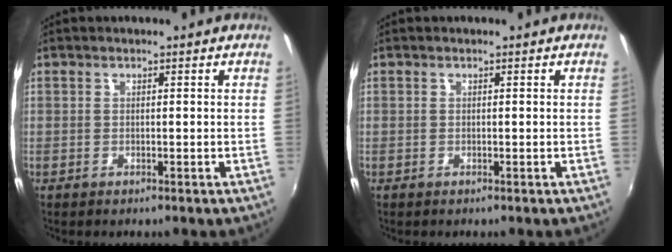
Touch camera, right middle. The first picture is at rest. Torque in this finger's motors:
{"motor_torque": [0.19, -0.18, 0.02, 0.01]}